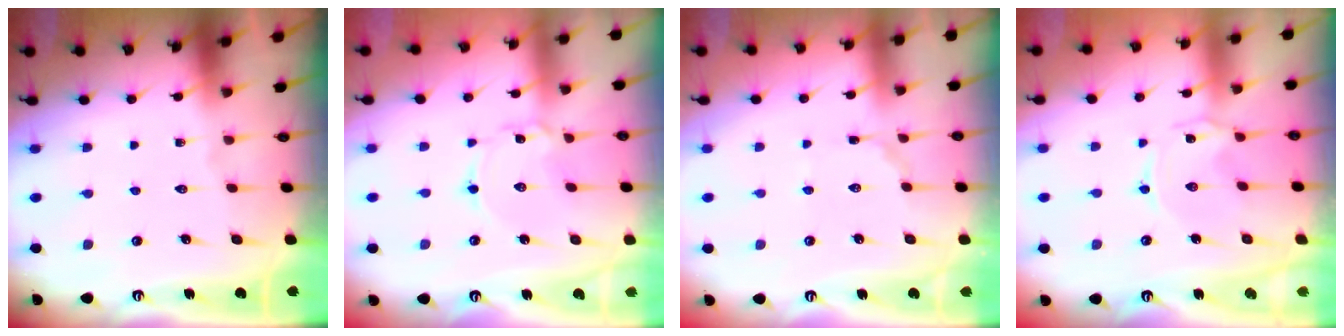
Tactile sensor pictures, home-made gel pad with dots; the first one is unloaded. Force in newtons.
{"total": 2.2, "press": 2.2, "slide": 0.2}
{"total": 3.2, "press": 3.2, "slide": 0.4}
{"total": 1.4, "press": 1.4, "slide": 0.2}